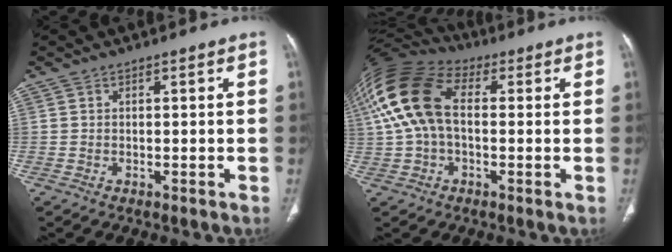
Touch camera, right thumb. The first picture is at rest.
{"total": 16.3, "force": [2.2, 9.8, 12.9], "torque": [-0.280, 0.041, 0.033]}